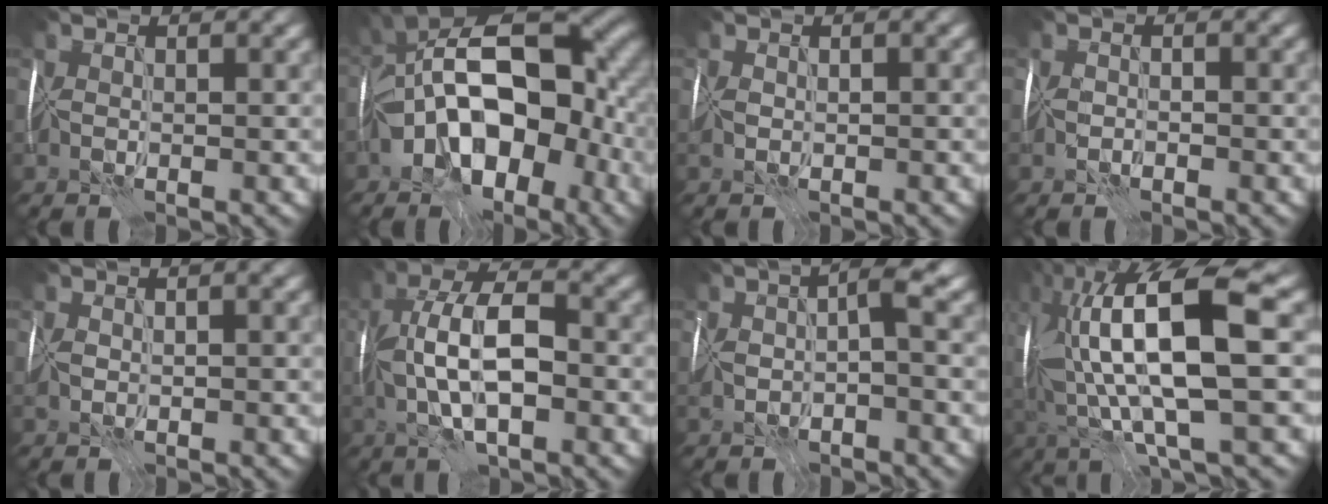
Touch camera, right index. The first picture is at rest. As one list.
[{"total": 14.5, "force": [-3.4, 8.0, 11.7], "torque": [-0.161, 0.023, -0.073]}, {"total": 1.9, "force": [-0.3, 1.1, 1.6], "torque": [-0.030, 0.001, -0.007]}, {"total": 0.8, "force": [-0.6, 0.3, 0.5], "torque": [-0.010, 0.006, -0.015]}, {"total": 2.3, "force": [0.2, 1.1, 2.0], "torque": [-0.036, 0.007, 0.002]}, {"total": 8.3, "force": [-0.6, 3.5, 7.5], "torque": [-0.140, 0.024, -0.021]}, {"total": 3.7, "force": [-0.7, 1.3, 3.4], "torque": [-0.066, 0.009, -0.024]}, {"total": 15.5, "force": [2.0, 4.6, 14.7], "torque": [-0.287, 0.019, 0.046]}]